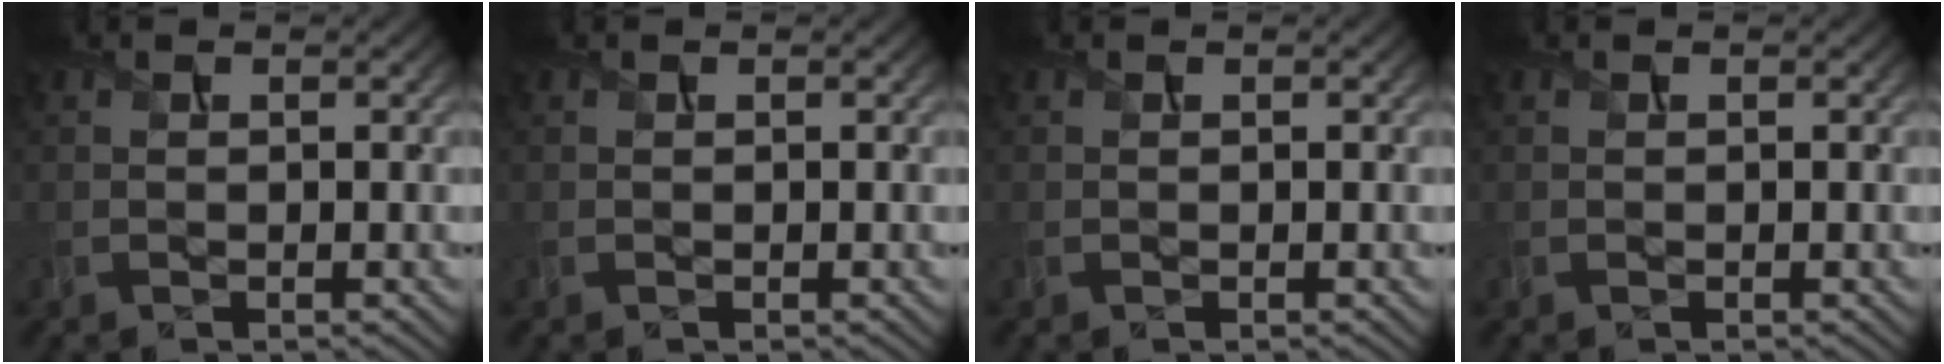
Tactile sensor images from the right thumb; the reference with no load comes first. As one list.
[{"total": 0.0}, {"total": 0.0}, {"total": 0.0}]